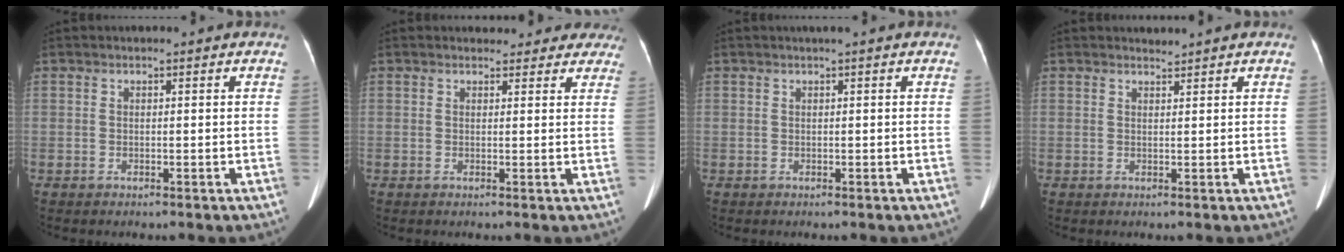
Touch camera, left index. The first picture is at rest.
{"total": 9.5, "force": [8.6, 3.7, 1.5], "torque": [0.023, 0.006, 0.074]}
{"total": 0.6, "force": [0.3, -0.1, 0.5], "torque": [-0.012, 0.003, 0.009]}
{"total": 0.9, "force": [0.9, -0.2, -0.2], "torque": [-0.007, -0.001, 0.017]}